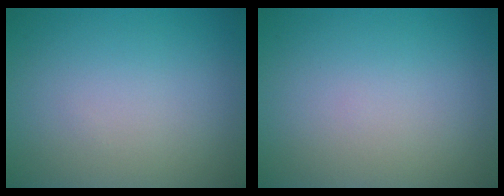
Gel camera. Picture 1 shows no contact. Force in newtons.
{"total": 0.0}